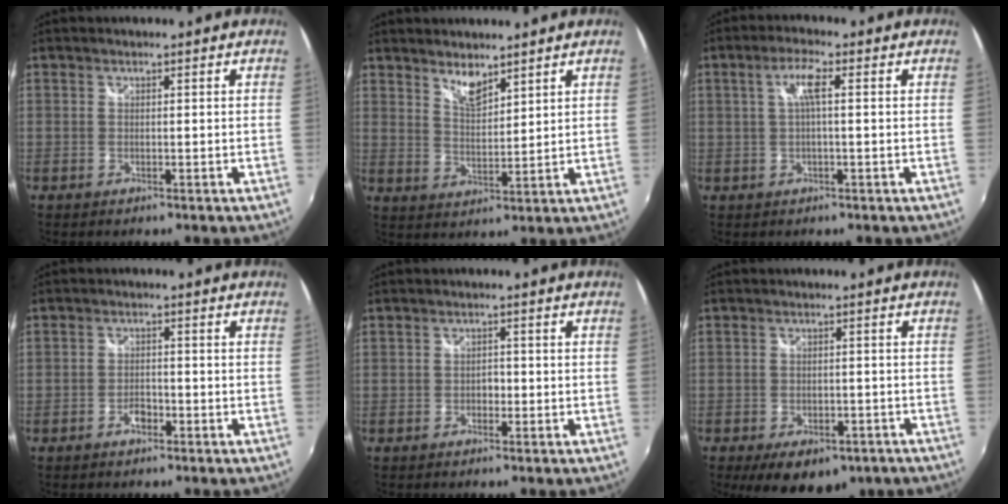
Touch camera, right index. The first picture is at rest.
{"total": 4.8, "force": [4.0, 1.3, 2.4], "torque": [-0.039, -0.003, 0.071]}
{"total": 4.2, "force": [0.8, 0.4, 4.1], "torque": [-0.079, 0.006, 0.014]}
{"total": 2.4, "force": [-1.5, 1.4, 1.3], "torque": [-0.025, 0.003, -0.026]}
{"total": 1.5, "force": [-0.6, 1.2, 0.6], "torque": [-0.010, 0.002, -0.009]}
{"total": 11.1, "force": [-7.2, 5.9, 6.2], "torque": [-0.121, -0.012, -0.088]}